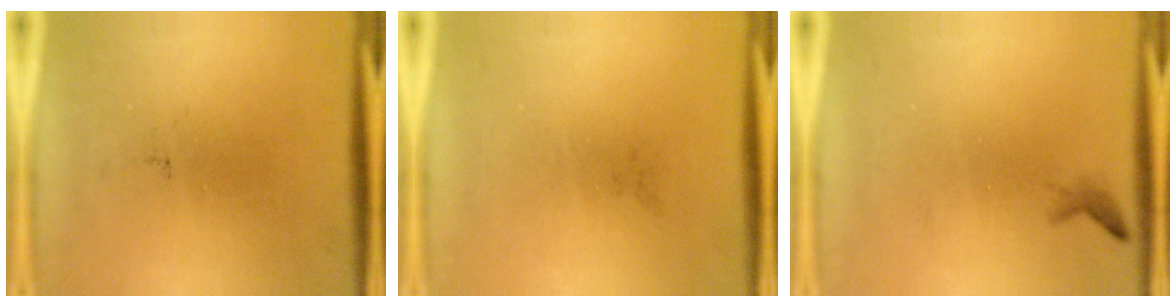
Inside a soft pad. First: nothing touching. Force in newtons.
{"total": 0.0}
{"total": 0.7}